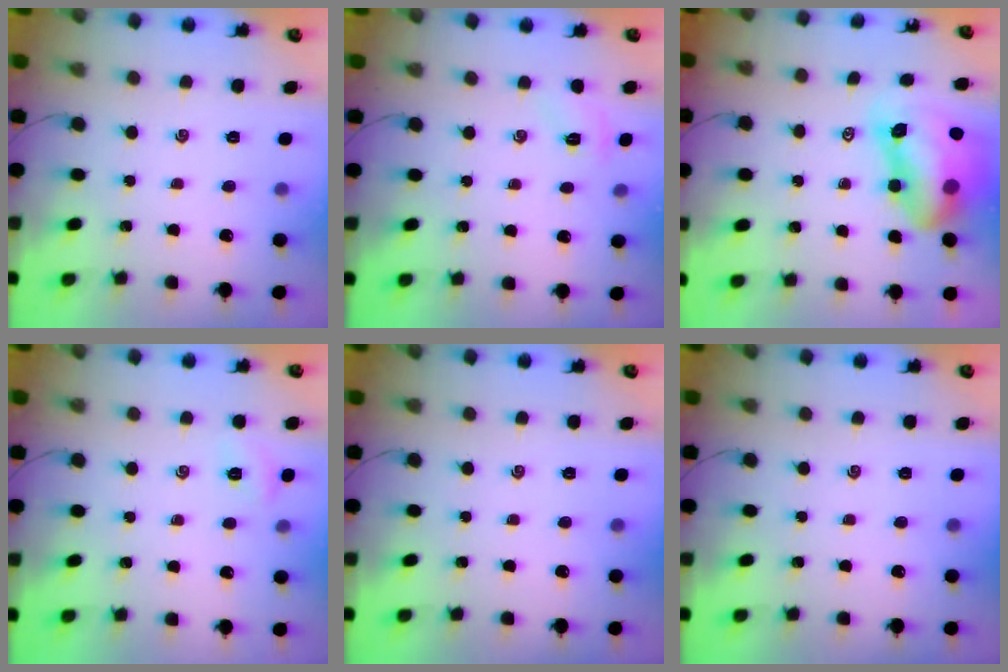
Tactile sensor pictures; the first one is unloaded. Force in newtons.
{"total": 4.7, "press": 4.5, "slide": 1.4}
{"total": 13.0, "press": 12.5, "slide": 3.6}
{"total": 4.4, "press": 4.2, "slide": 1.3}
{"total": 0.0}
{"total": 0.0}